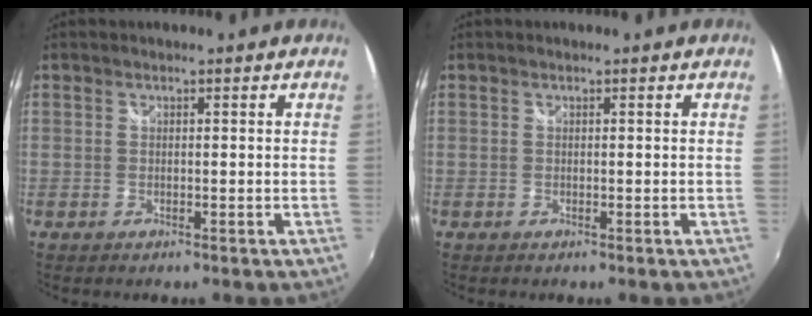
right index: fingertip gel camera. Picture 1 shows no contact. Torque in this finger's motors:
{"motor_torque": [0.05, 0.11, -0.03, 0.01]}